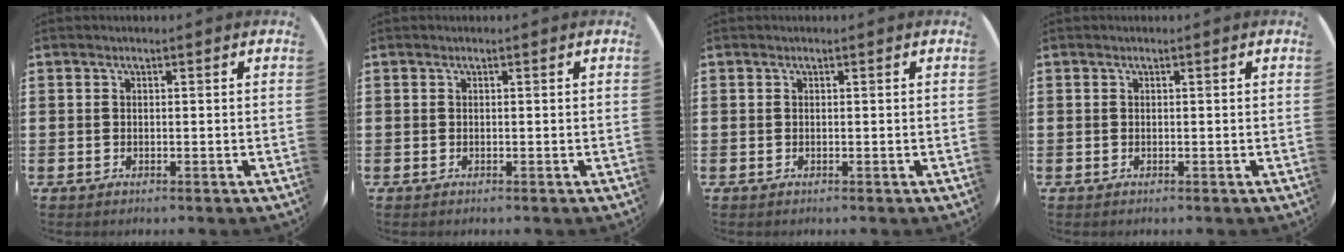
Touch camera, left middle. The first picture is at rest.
{"total": 0.0}
{"total": 0.0}
{"total": 0.0}